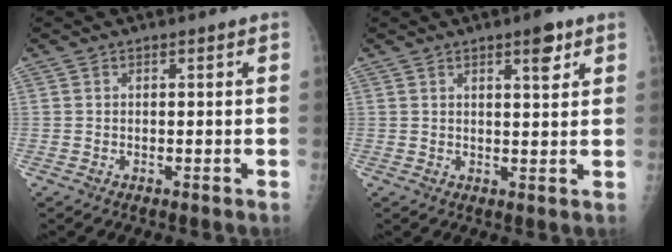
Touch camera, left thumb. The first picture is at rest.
{"total": 4.5, "force": [2.6, 1.4, 3.4], "torque": [-0.039, -0.015, 0.038]}